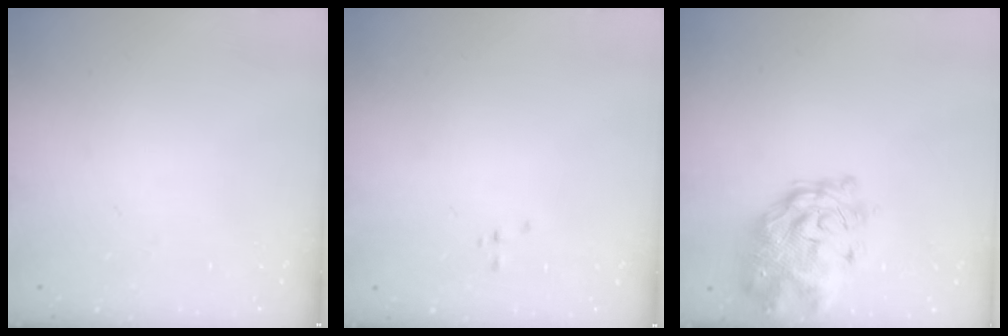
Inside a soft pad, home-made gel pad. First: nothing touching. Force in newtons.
{"total": 0.0}
{"total": 6.5, "press": 6.0, "slide": 2.6}